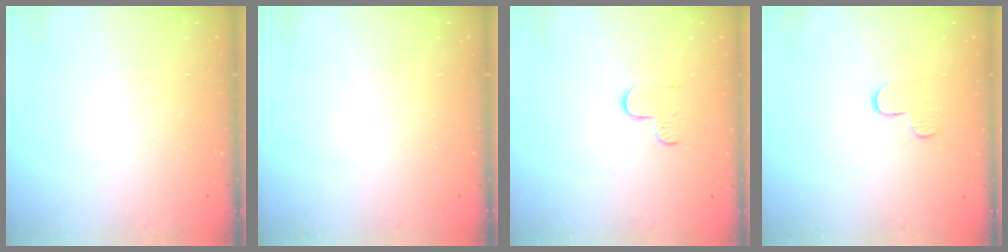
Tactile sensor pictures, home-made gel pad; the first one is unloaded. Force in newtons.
{"total": 0.0}
{"total": 4.2, "press": 4.1, "slide": 0.4}
{"total": 7.5, "press": 7.4, "slide": 0.6}